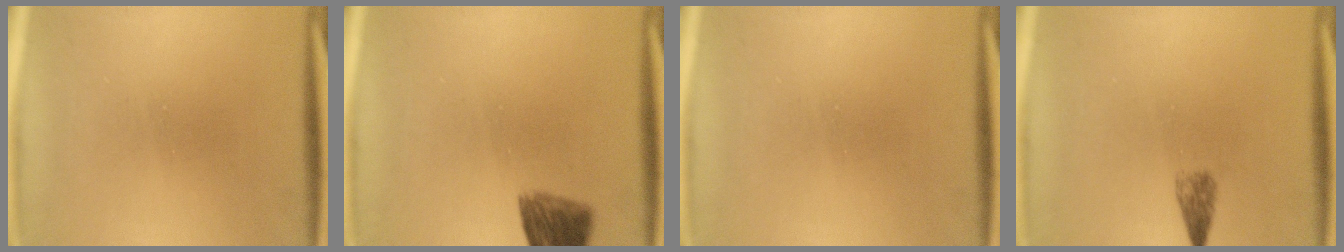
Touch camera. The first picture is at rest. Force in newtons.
{"total": 6.0}
{"total": 0.0}
{"total": 1.4}